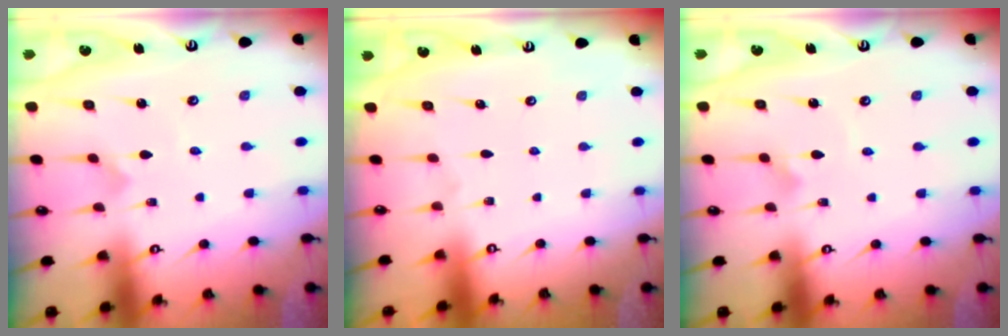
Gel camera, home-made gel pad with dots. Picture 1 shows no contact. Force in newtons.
{"total": 0.0}
{"total": 2.7, "press": 2.7, "slide": 0.2}